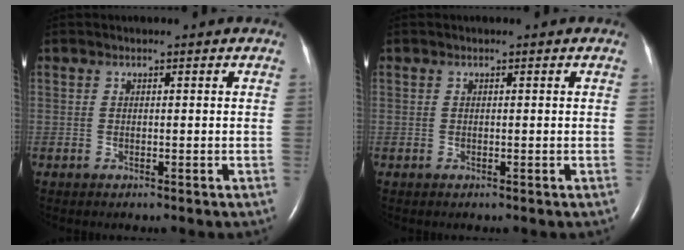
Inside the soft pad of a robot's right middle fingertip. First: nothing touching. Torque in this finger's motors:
{"motor_torque": [0.05, -0.08, 0.00, 0.00]}